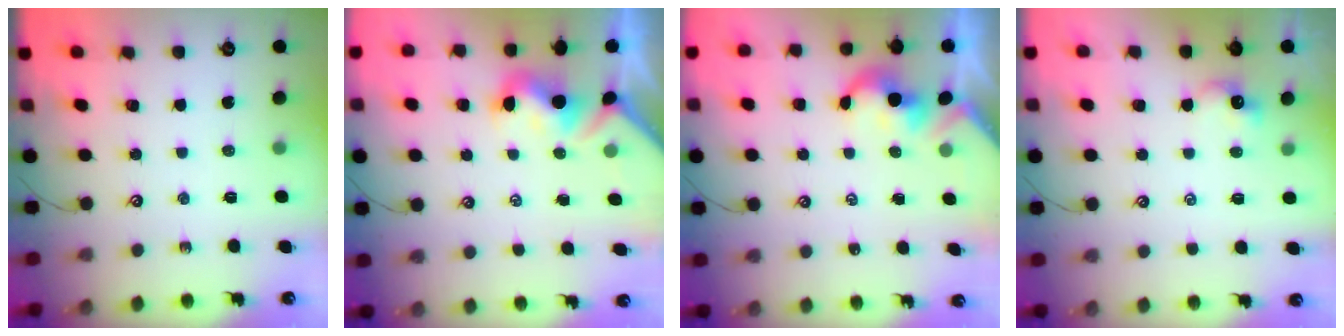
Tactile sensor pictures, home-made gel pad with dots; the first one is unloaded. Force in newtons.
{"total": 2.2, "press": 2.2, "slide": 0.5}
{"total": 2.2, "press": 2.2, "slide": 0.4}
{"total": 2.0, "press": 1.9, "slide": 0.3}